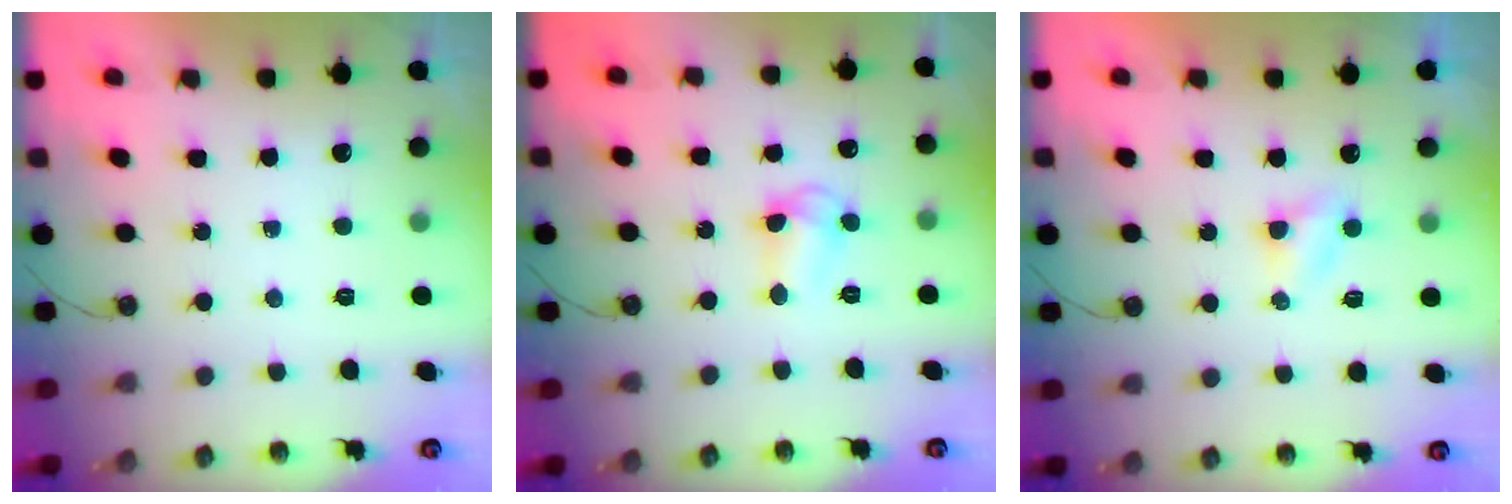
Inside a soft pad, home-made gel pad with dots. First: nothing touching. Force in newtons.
{"total": 6.3, "press": 6.2, "slide": 0.6}
{"total": 3.3, "press": 3.3, "slide": 0.4}